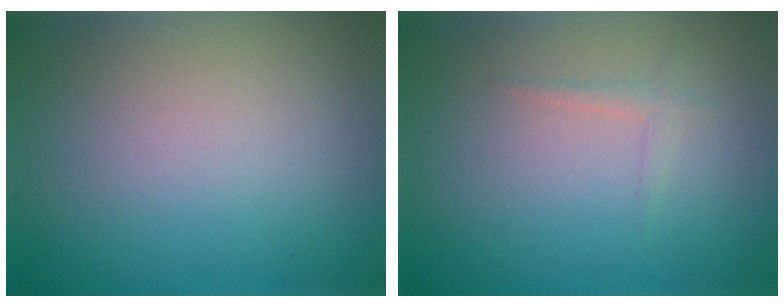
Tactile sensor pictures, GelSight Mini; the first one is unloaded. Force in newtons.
{"total": 0.9, "press": 0.9, "slide": 0.1}